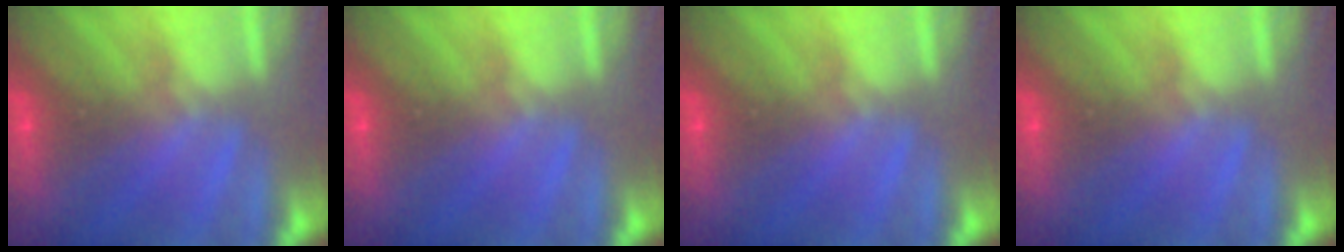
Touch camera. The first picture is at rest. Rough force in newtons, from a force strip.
{"total": 0.0}
{"total": 0.0}
{"total": 0.0}